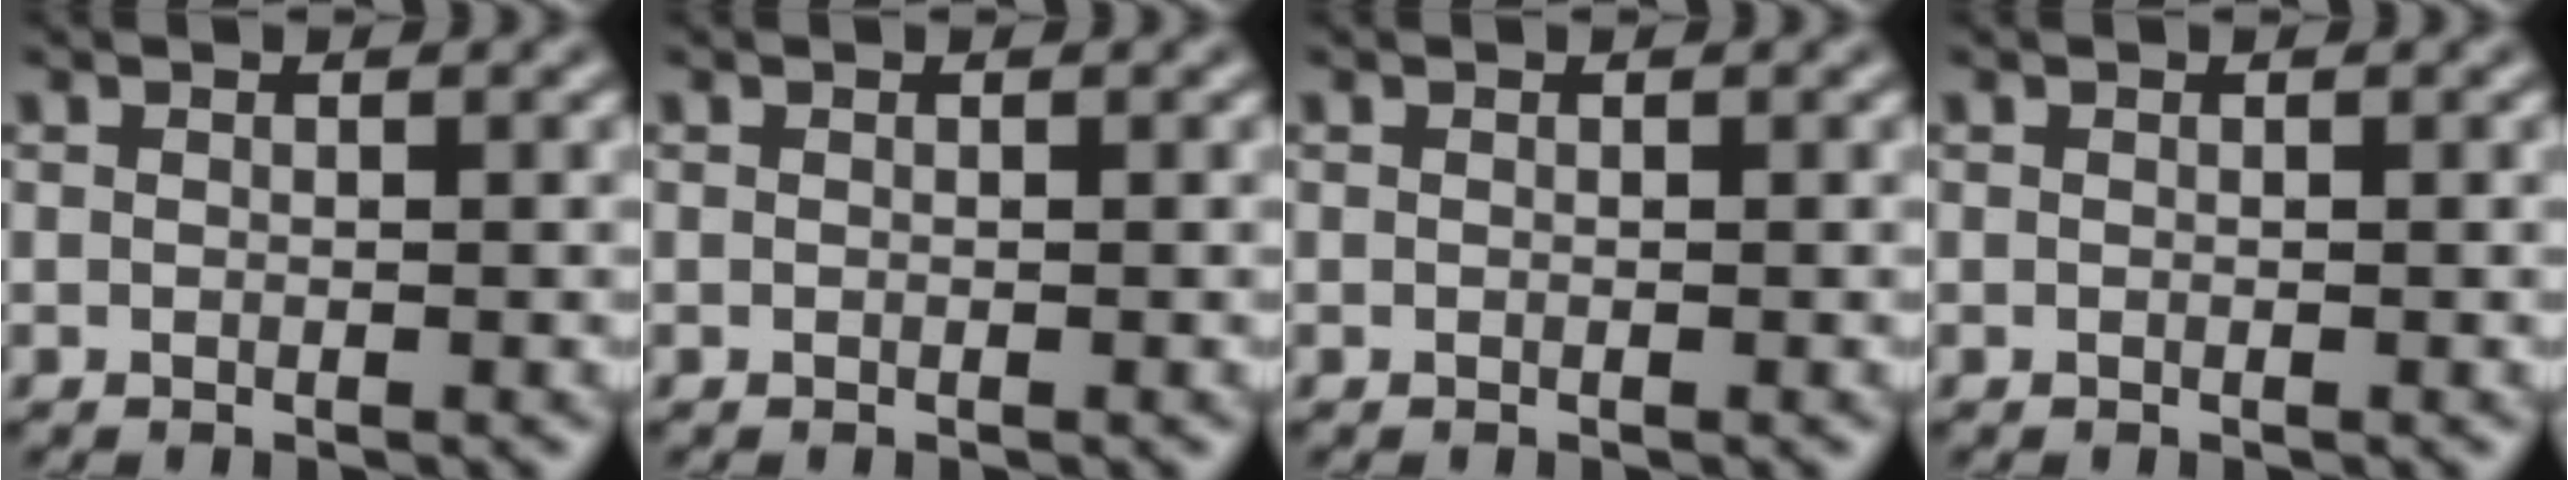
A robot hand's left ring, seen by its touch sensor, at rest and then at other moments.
{"total": 0.0}
{"total": 0.0}
{"total": 0.0}